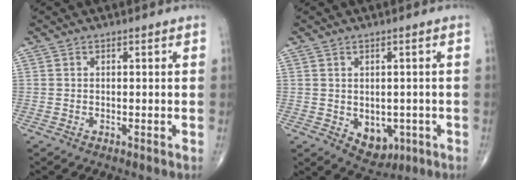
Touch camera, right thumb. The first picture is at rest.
{"total": 6.2, "force": [-1.4, 4.6, 4.0], "torque": [-0.027, 0.000, -0.002]}